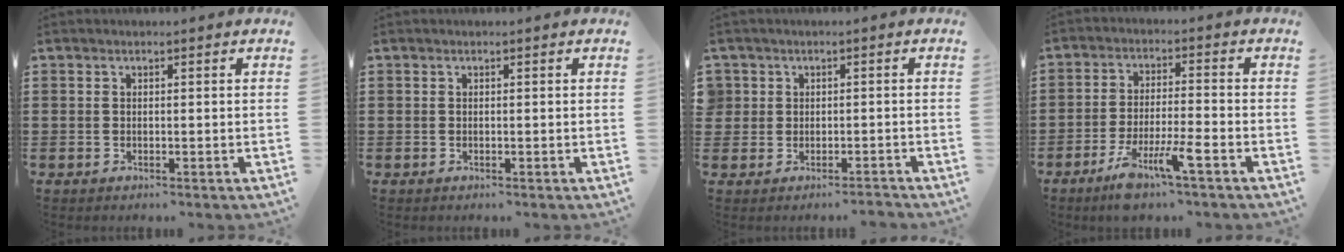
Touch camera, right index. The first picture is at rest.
{"total": 0.0}
{"total": 1.6, "force": [-0.6, 1.4, 0.0], "torque": [-0.007, 0.008, -0.016]}
{"total": 6.6, "force": [-4.7, 0.3, 4.6], "torque": [-0.094, -0.016, -0.088]}